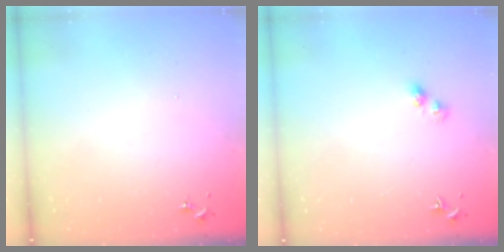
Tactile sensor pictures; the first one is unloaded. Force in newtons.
{"total": 3.9, "press": 3.9, "slide": 0.4}